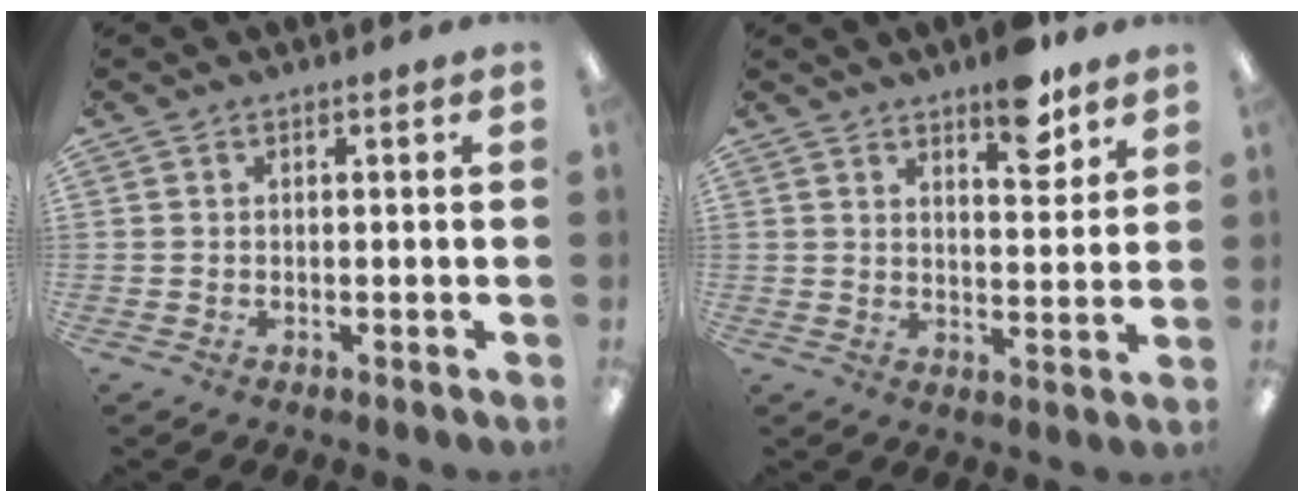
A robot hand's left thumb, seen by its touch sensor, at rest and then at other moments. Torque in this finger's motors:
{"motor_torque": [1.27, 0.79, 0.79, -0.72, 0.05]}